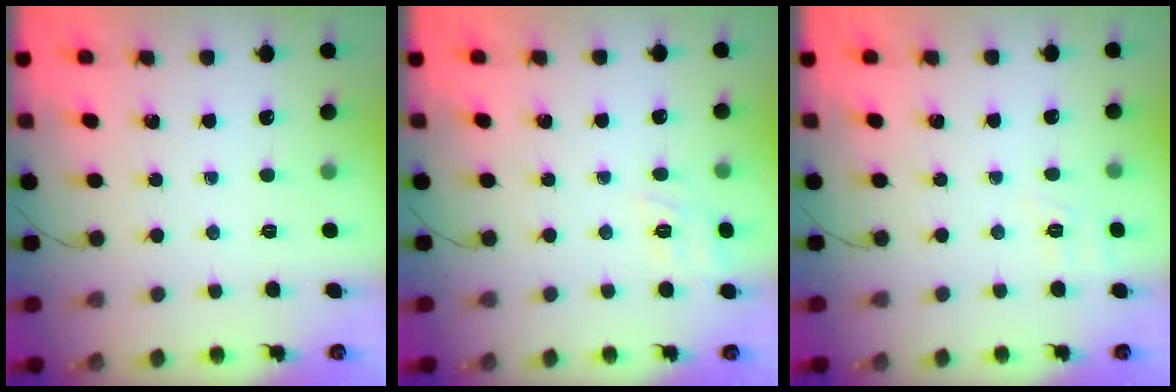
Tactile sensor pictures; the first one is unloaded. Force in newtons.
{"total": 10.0, "press": 9.9, "slide": 1.7}
{"total": 8.0, "press": 7.8, "slide": 2.0}